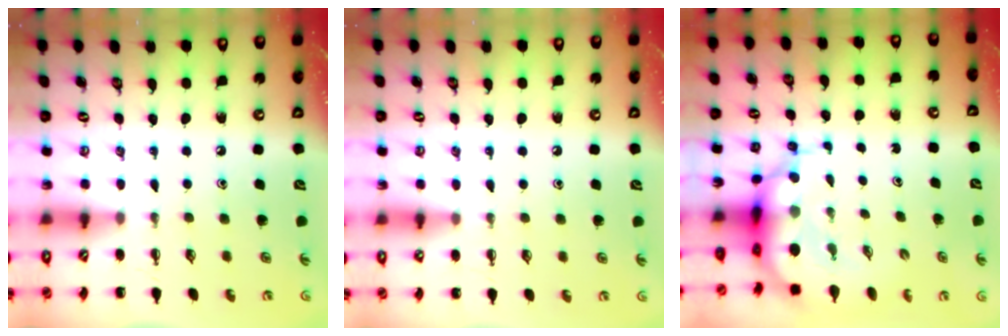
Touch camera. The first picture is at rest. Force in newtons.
{"total": 5.3, "press": 5.0, "slide": 1.7}
{"total": 9.2, "press": 8.8, "slide": 2.7}